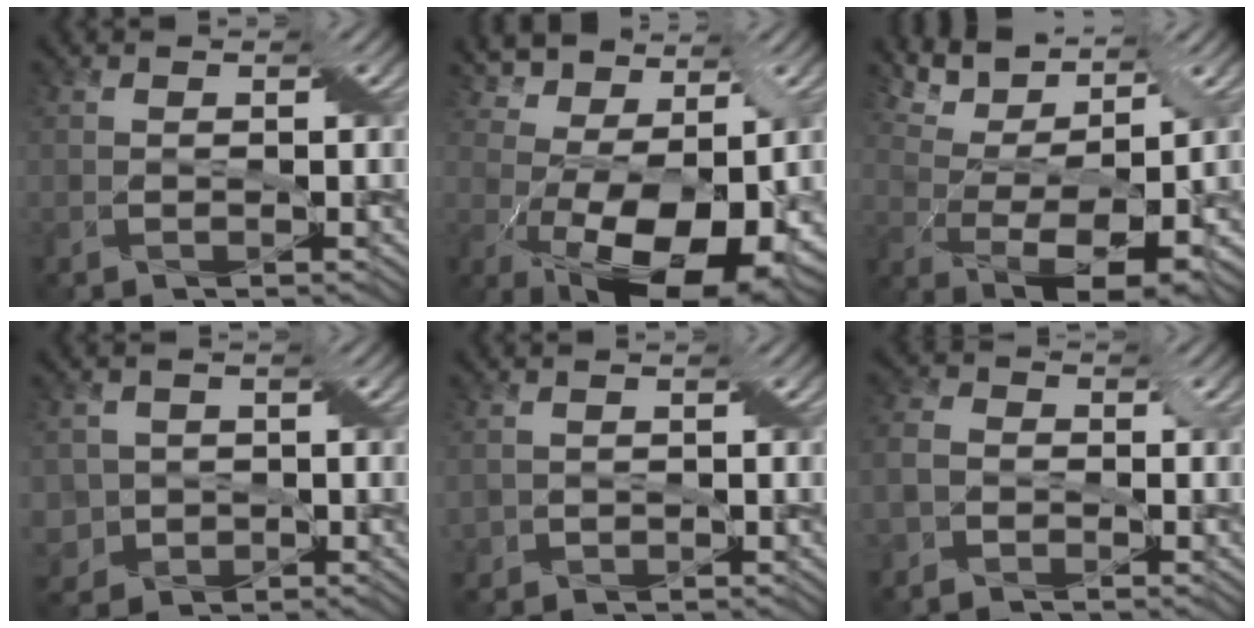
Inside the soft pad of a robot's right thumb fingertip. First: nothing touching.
{"total": 14.0, "force": [2.8, 7.7, 11.3], "torque": [-0.215, -0.010, 0.064]}
{"total": 9.1, "force": [5.3, 3.1, 6.8], "torque": [-0.146, 0.008, 0.104]}
{"total": 4.6, "force": [-1.2, 4.4, 1.0], "torque": [-0.030, -0.004, -0.035]}
{"total": 1.4, "force": [-0.2, 1.4, 0.0], "torque": [-0.005, -0.005, -0.002]}
{"total": 3.9, "force": [-1.9, 2.8, 2.0], "torque": [-0.055, -0.002, -0.050]}